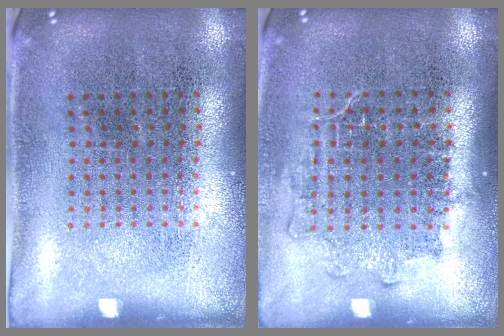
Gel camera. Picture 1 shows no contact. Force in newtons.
{"total": 1.2, "press": 1.1, "slide": 0.6}